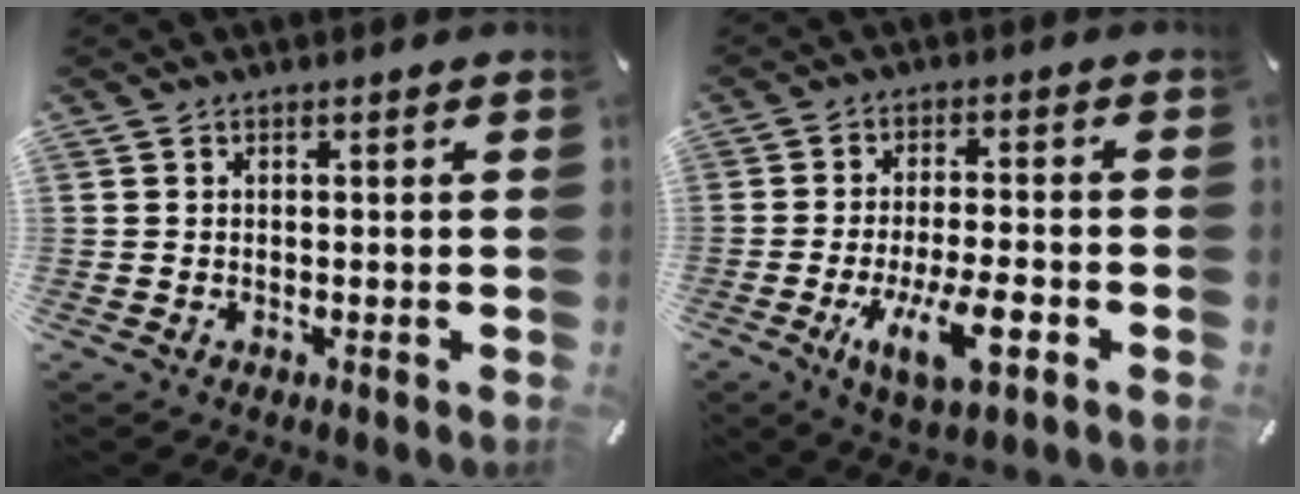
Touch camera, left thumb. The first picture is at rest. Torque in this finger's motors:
{"motor_torque": [-0.45, 1.07, 0.75, -0.27, 0.11]}